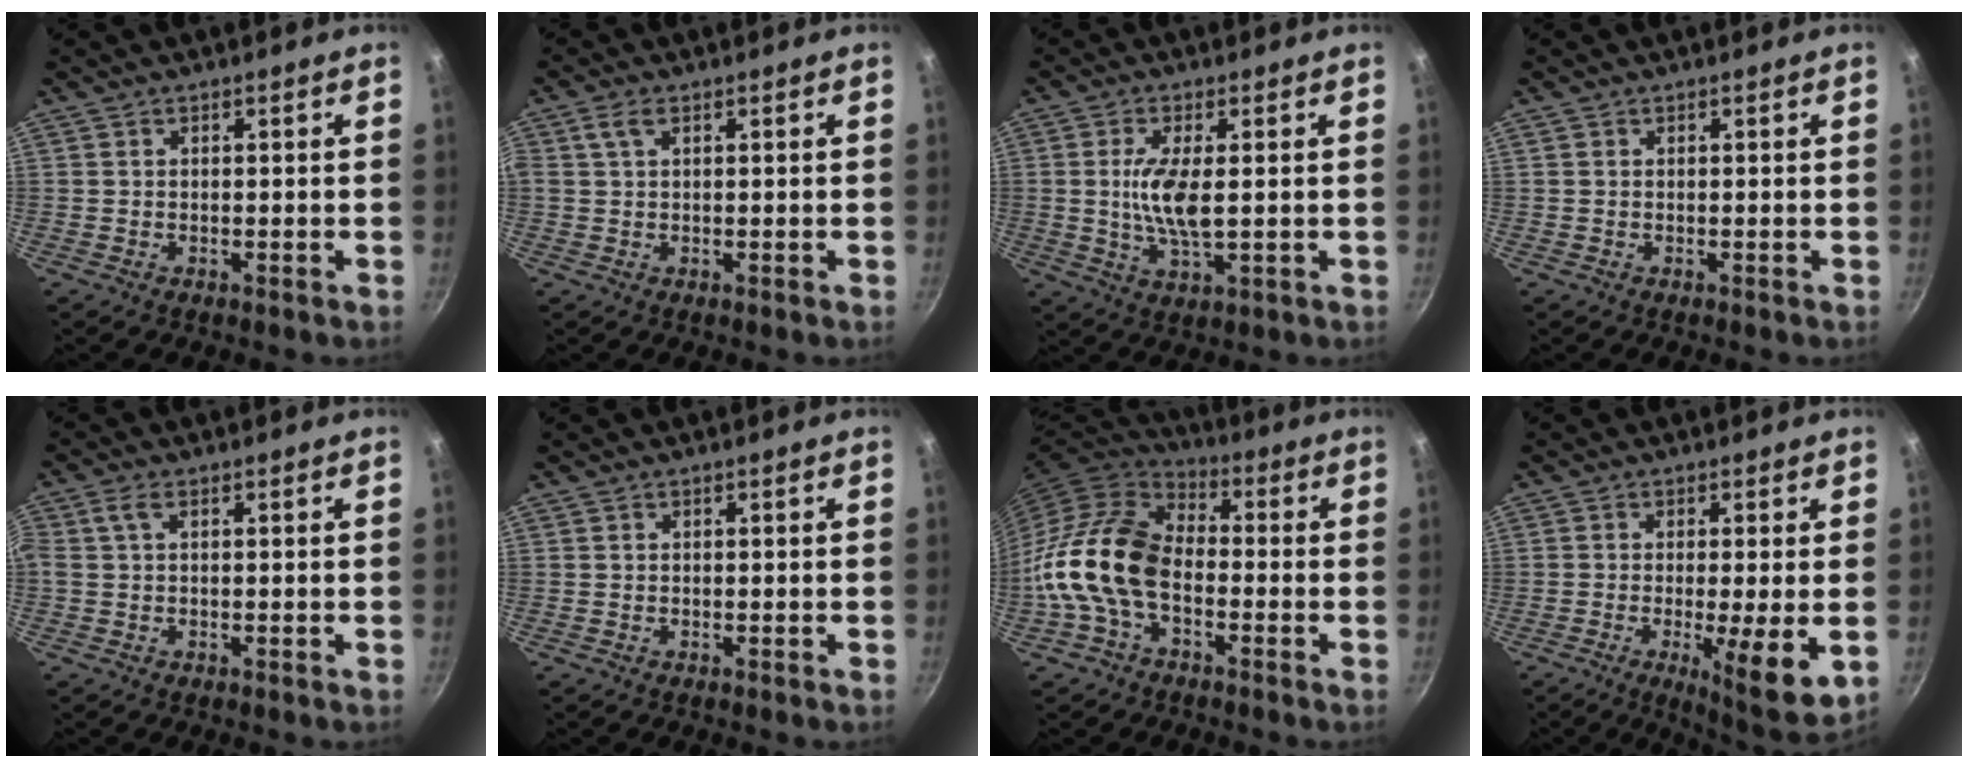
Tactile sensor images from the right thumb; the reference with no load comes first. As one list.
[{"total": 2.7, "force": [1.1, 1.4, 2.1], "torque": [-0.042, 0.005, 0.020]}, {"total": 8.1, "force": [0.5, 2.8, 7.6], "torque": [-0.155, -0.007, 0.010]}, {"total": 0.0}, {"total": 2.4, "force": [0.6, 1.0, 2.1], "torque": [-0.049, 0.009, 0.011]}, {"total": 0.0}, {"total": 14.7, "force": [-3.6, 9.3, 10.8], "torque": [-0.189, 0.039, -0.086]}, {"total": 10.1, "force": [-2.0, 1.6, 9.7], "torque": [-0.148, -0.012, -0.022]}]